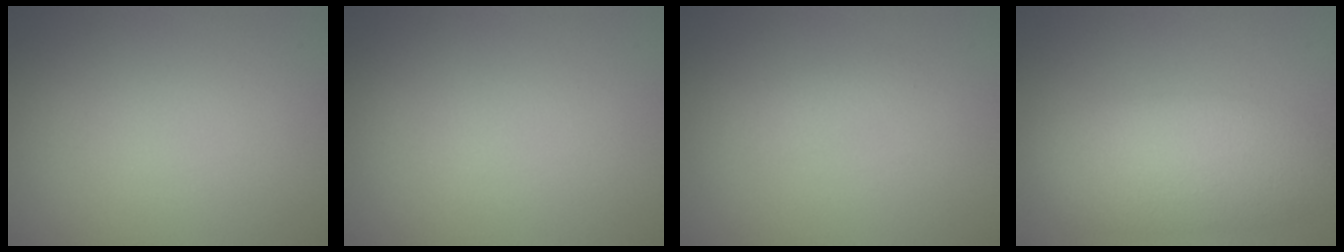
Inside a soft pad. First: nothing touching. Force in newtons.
{"total": 0.0}
{"total": 1.0, "press": 1.0, "slide": 0.0}
{"total": 6.3, "press": 6.3, "slide": 0.4}